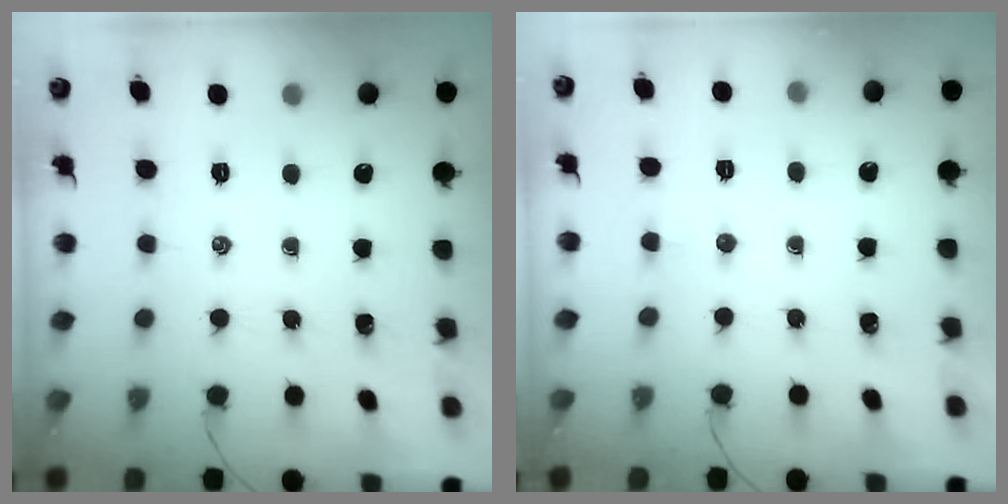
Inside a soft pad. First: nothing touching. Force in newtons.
{"total": 2.4, "press": 2.3, "slide": 0.6}